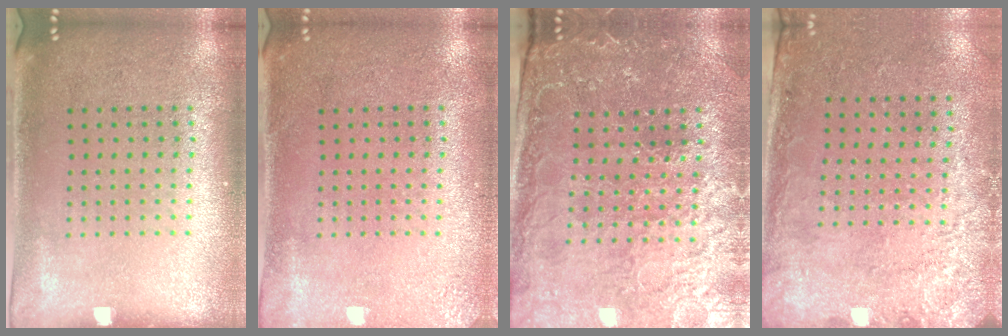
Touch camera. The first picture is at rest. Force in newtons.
{"total": 1.9, "press": 1.9, "slide": 0.2}
{"total": 3.2, "press": 3.1, "slide": 0.4}
{"total": 2.8, "press": 2.0, "slide": 1.9}